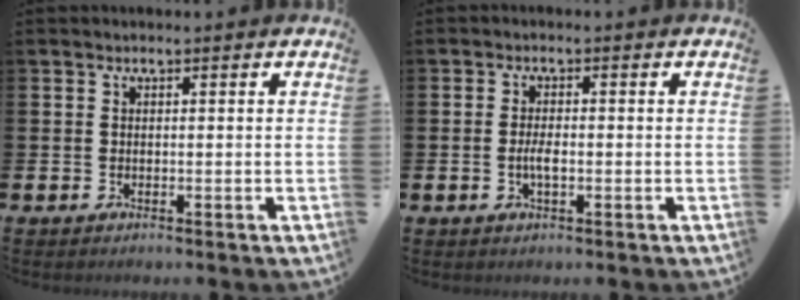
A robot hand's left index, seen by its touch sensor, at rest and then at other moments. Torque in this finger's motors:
{"motor_torque": [0.59, 0.31, 0.09, 0.07]}